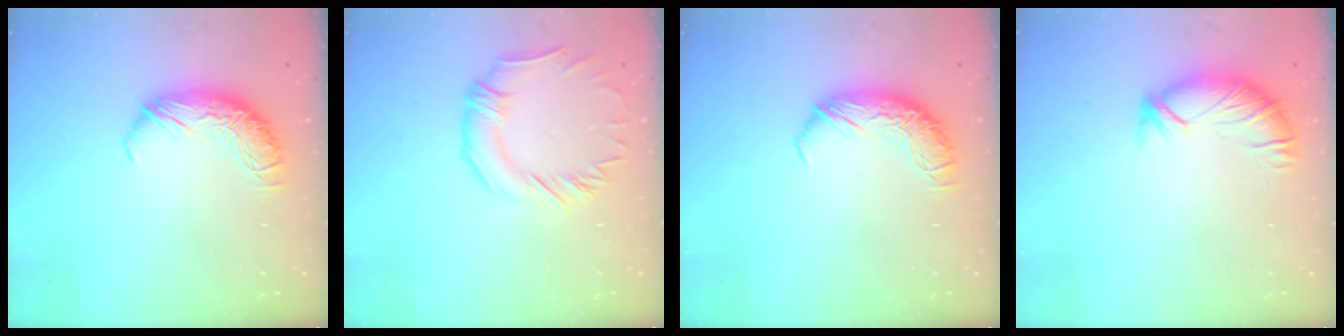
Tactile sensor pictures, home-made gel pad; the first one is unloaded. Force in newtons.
{"total": 0.9, "press": 0.2, "slide": 0.9}
{"total": 0.0}
{"total": 2.9, "press": 2.8, "slide": 0.9}